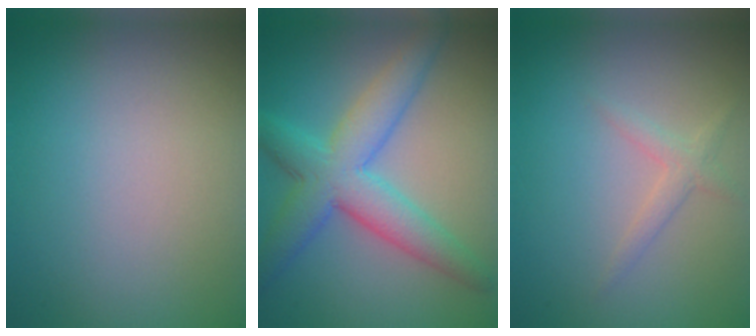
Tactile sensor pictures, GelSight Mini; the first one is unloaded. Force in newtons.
{"total": 6.9, "press": 6.9, "slide": 0.1}
{"total": 1.5, "press": 1.5, "slide": 0.1}